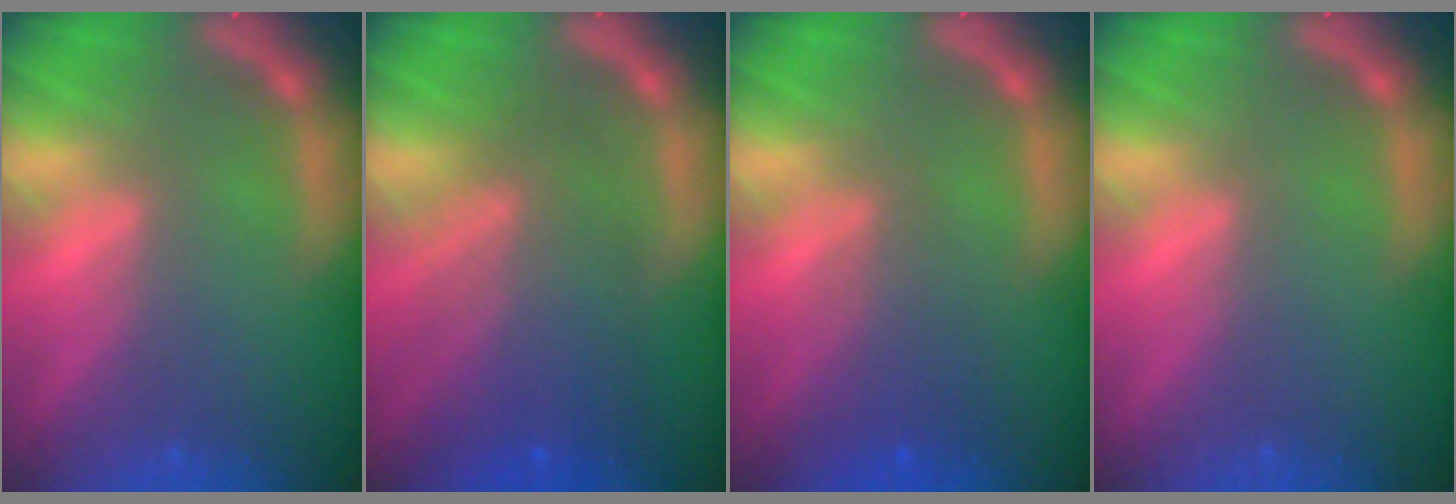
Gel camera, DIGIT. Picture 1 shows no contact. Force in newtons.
{"total": 7.0}
{"total": 3.0}
{"total": 0.0}